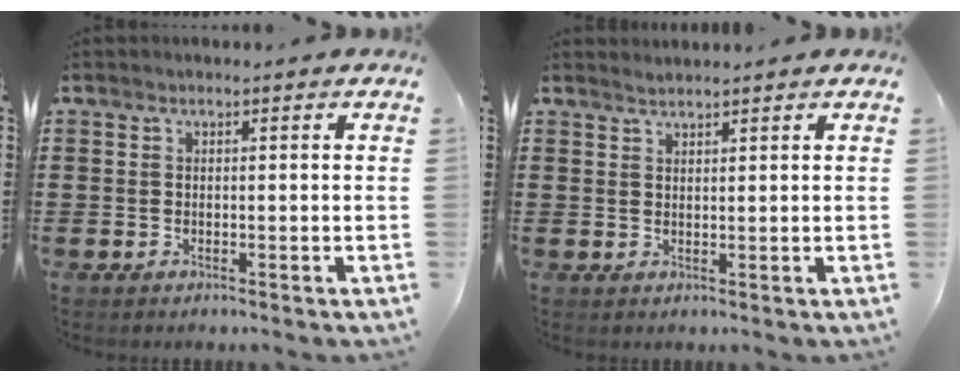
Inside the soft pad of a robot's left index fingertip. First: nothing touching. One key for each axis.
{"total": 1.0, "fx": 0.9, "fy": -0.3, "fz": 0.0, "tx": 0.000, "ty": -0.001, "tz": 0.019}